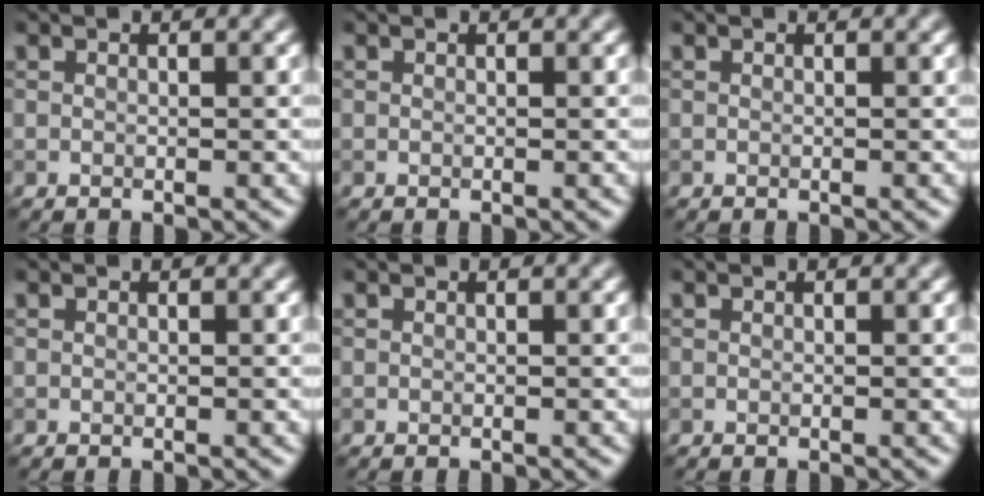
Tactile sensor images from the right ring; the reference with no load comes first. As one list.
[{"total": 0.0}, {"total": 0.0}, {"total": 0.0}, {"total": 0.0}, {"total": 0.0}]